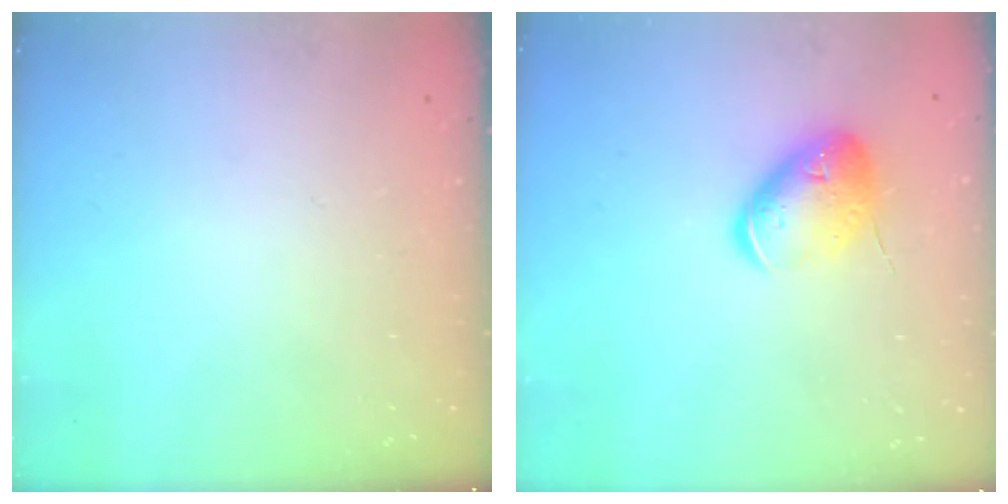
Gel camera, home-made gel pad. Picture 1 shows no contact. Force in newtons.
{"total": 12.3, "press": 12.2, "slide": 1.7}